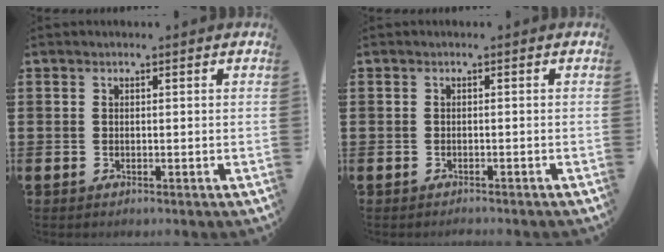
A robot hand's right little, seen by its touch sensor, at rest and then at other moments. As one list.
[{"total": 0.5, "force": [-0.5, 0.0, 0.0], "torque": [-0.001, -0.002, -0.011]}]